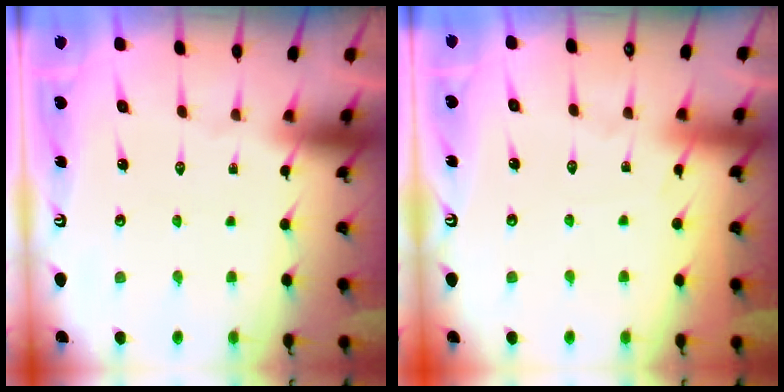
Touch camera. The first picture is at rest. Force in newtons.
{"total": 5.3, "press": 5.2, "slide": 0.8}